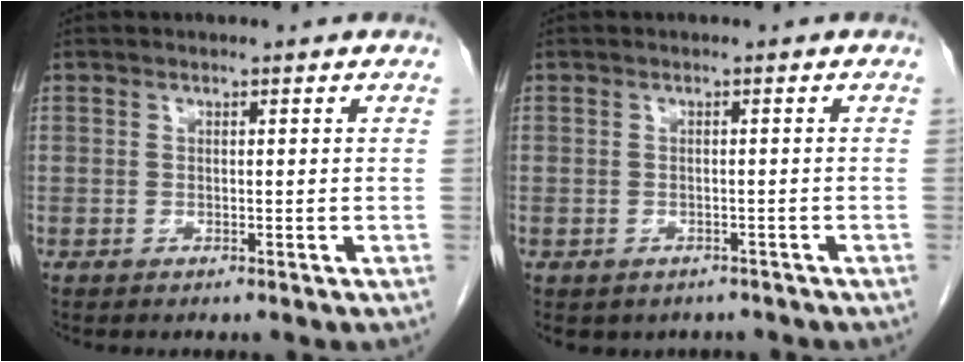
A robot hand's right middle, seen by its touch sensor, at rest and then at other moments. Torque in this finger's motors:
{"motor_torque": [0.09, 0.03, 0.01, 0.02]}